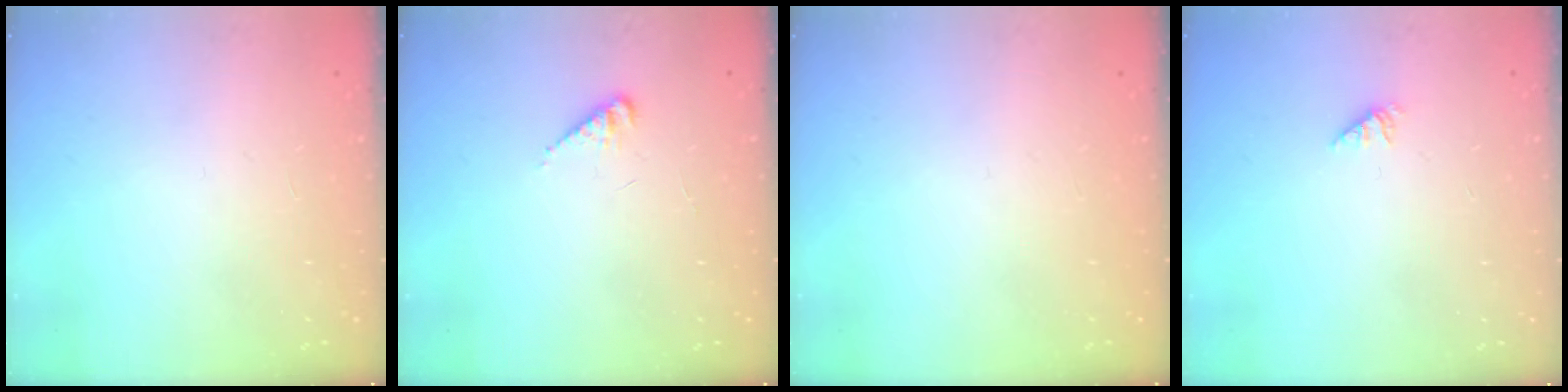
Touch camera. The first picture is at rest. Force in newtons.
{"total": 2.7, "press": 2.6, "slide": 0.4}
{"total": 0.0}
{"total": 1.1, "press": 1.1, "slide": 0.1}